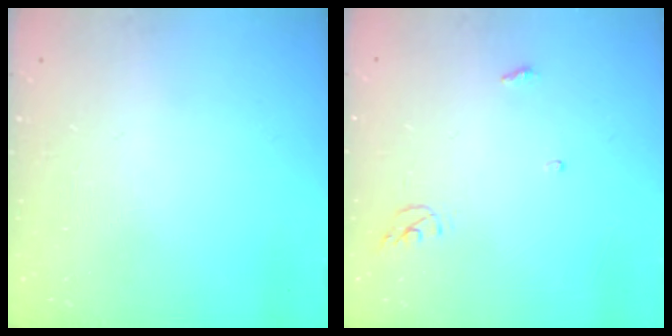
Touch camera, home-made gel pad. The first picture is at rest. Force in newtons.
{"total": 3.8, "press": 3.8, "slide": 0.3}